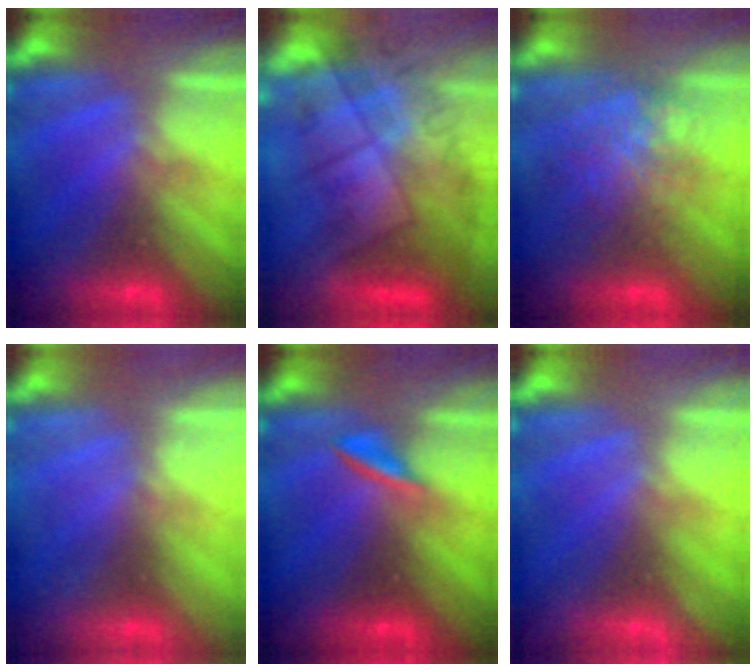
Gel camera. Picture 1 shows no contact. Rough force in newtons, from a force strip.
{"total": 7.6}
{"total": 6.9}
{"total": 2.1}
{"total": 2.1}
{"total": 3.4}